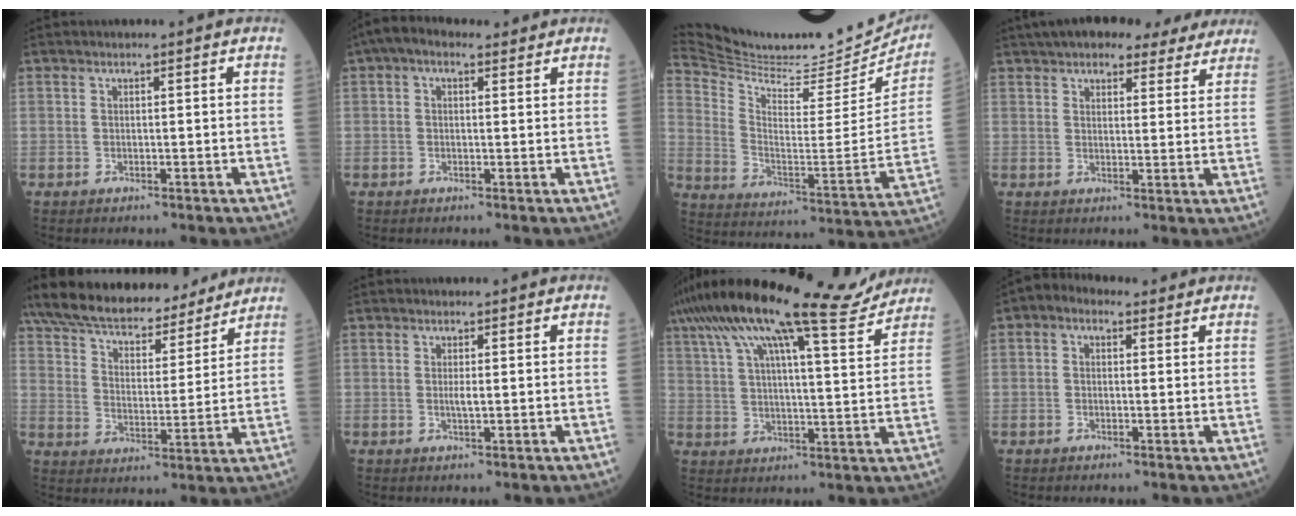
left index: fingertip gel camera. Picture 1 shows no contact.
{"total": 4.1, "force": [2.4, 2.2, 2.5], "torque": [-0.055, 0.036, 0.040]}
{"total": 27.1, "force": [25.1, 4.5, 9.1], "torque": [-0.166, -0.071, 0.355]}
{"total": 14.9, "force": [12.6, 4.9, 6.1], "torque": [-0.075, 0.037, 0.156]}
{"total": 25.8, "force": [22.3, 7.6, 10.6], "torque": [-0.200, 0.024, 0.328]}
{"total": 1.1, "force": [0.0, 0.2, 1.1], "torque": [-0.026, -0.003, 0.001]}
{"total": 22.7, "force": [19.0, 2.4, 12.2], "torque": [-0.232, 0.025, 0.279]}
{"total": 3.5, "force": [1.7, 2.3, 2.0], "torque": [-0.041, 0.029, 0.024]}